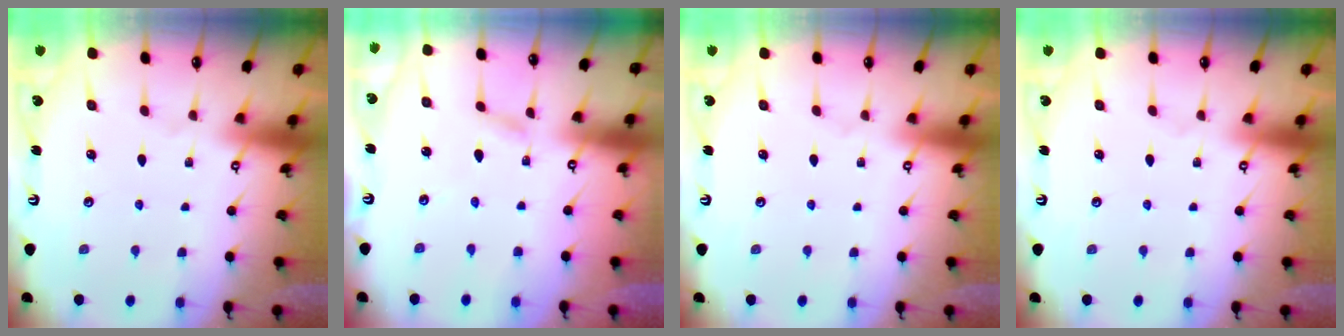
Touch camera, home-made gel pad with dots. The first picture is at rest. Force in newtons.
{"total": 1.9, "press": 1.9, "slide": 0.1}
{"total": 0.0}
{"total": 0.0}